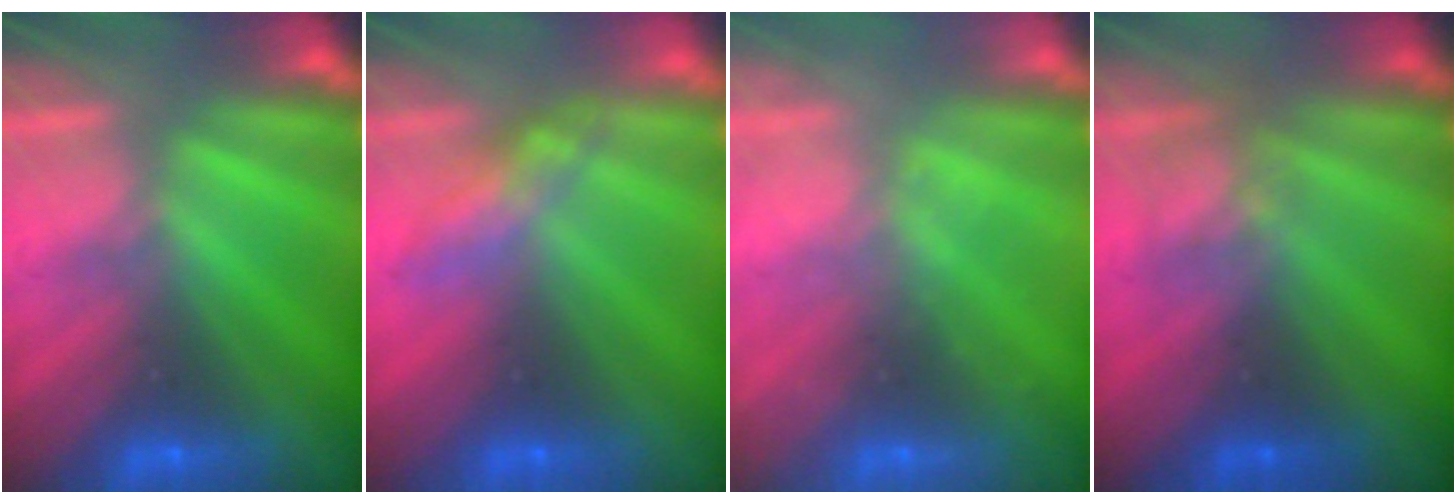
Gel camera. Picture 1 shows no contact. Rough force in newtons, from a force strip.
{"total": 2.6}
{"total": 2.4}
{"total": 2.4}